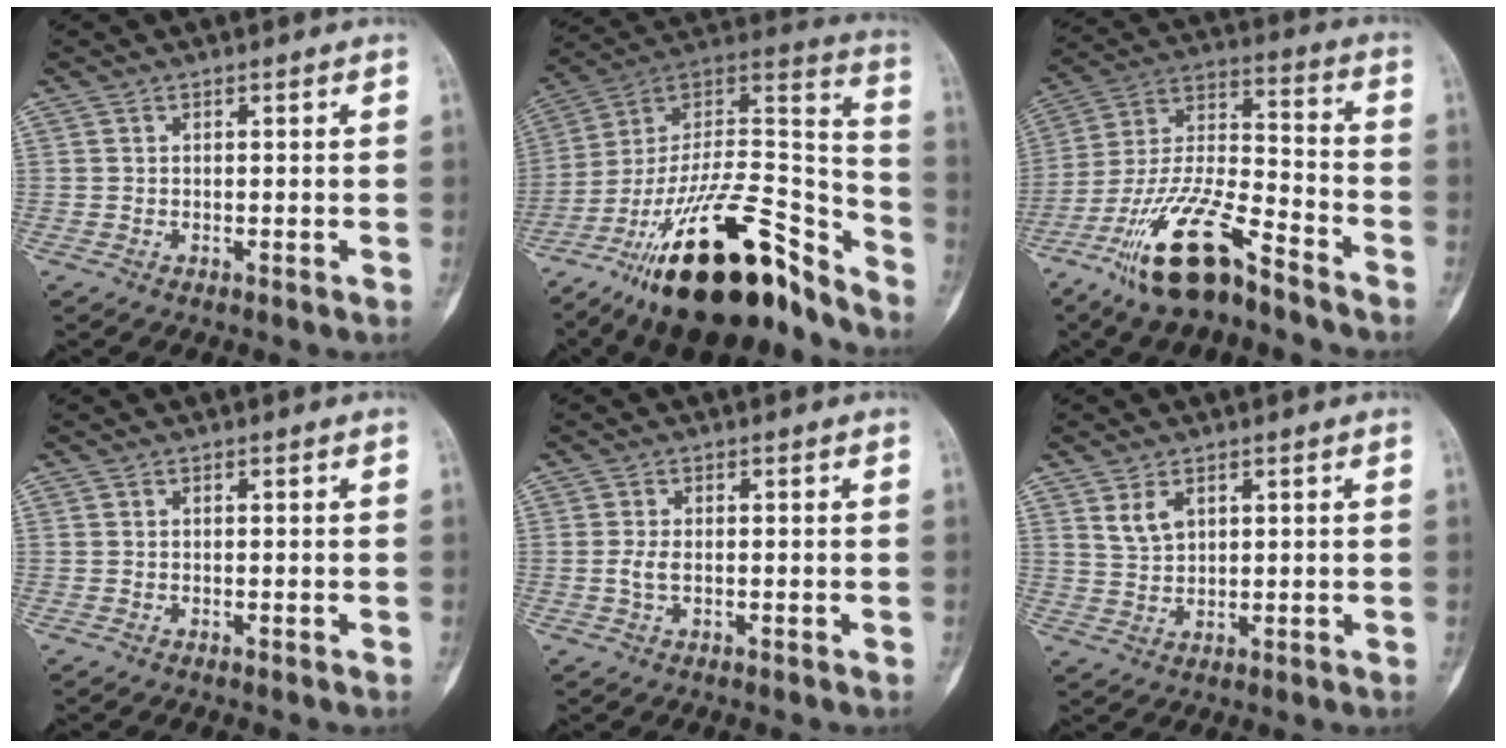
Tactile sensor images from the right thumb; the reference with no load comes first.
{"total": 31.4, "force": [-20.7, 10.9, 21.0], "torque": [-0.287, 0.099, -0.343]}
{"total": 18.5, "force": [-12.3, 5.3, 12.7], "torque": [-0.251, 0.070, -0.228]}
{"total": 0.0}
{"total": 2.0, "force": [-0.1, 1.0, 1.7], "torque": [-0.043, 0.000, -0.002]}
{"total": 3.8, "force": [2.0, 2.3, 2.4], "torque": [-0.038, -0.012, 0.046]}